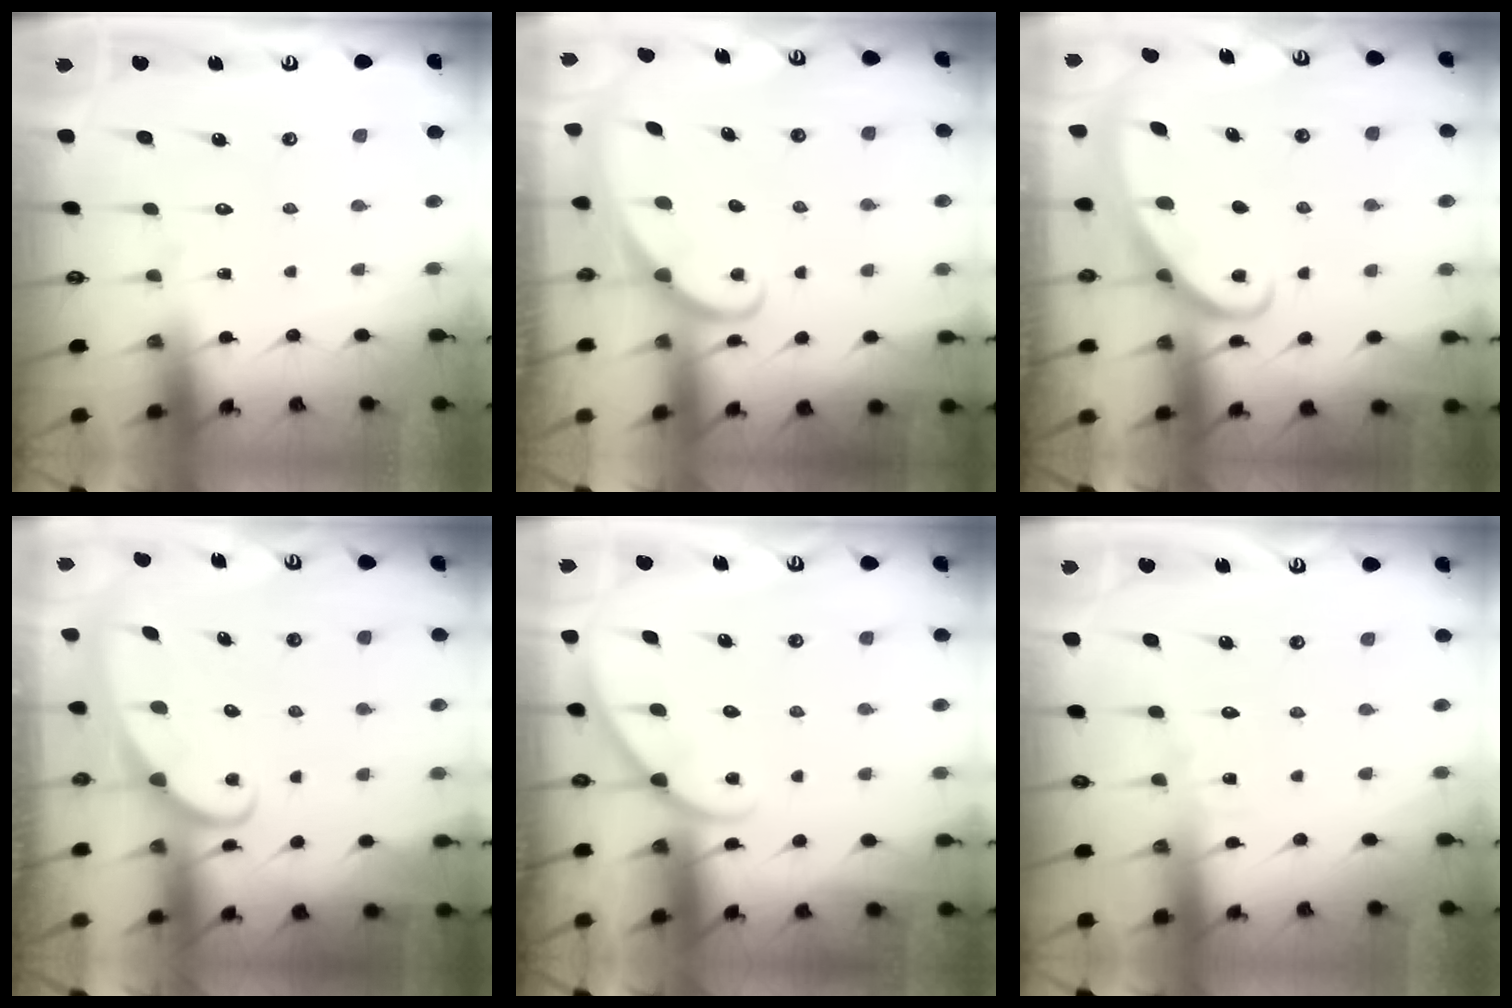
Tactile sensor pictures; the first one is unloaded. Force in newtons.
{"total": 1.8, "press": 1.7, "slide": 0.1}
{"total": 3.0, "press": 3.0, "slide": 0.3}
{"total": 2.4, "press": 2.4, "slide": 0.4}
{"total": 2.9, "press": 2.9, "slide": 0.4}
{"total": 3.5, "press": 3.5, "slide": 0.4}